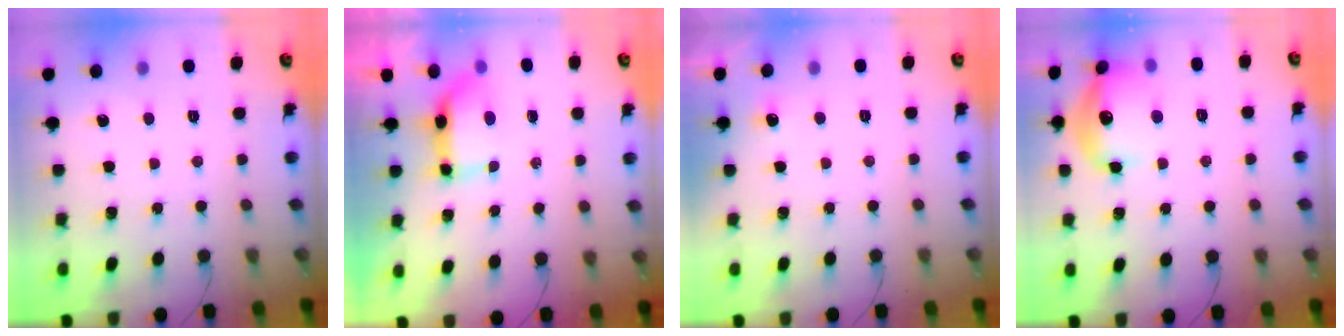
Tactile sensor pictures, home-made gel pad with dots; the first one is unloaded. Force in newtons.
{"total": 6.7, "press": 6.7, "slide": 0.4}
{"total": 11.0, "press": 3.4, "slide": 10.5}
{"total": 15.0, "press": 14.9, "slide": 1.4}